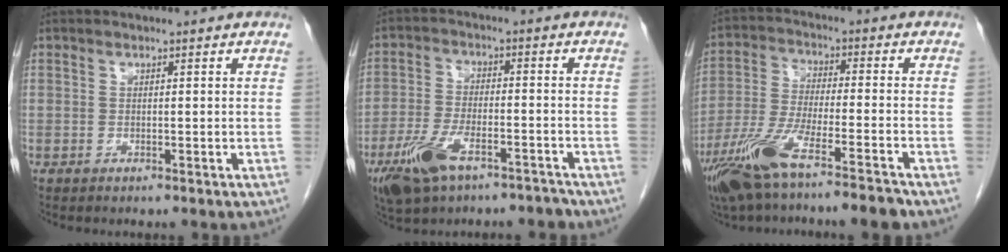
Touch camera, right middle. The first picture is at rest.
{"total": 10.2, "force": [-7.0, 3.8, 6.4], "torque": [-0.132, 0.000, -0.124]}
{"total": 12.3, "force": [-8.6, 0.7, 8.8], "torque": [-0.170, -0.028, -0.158]}